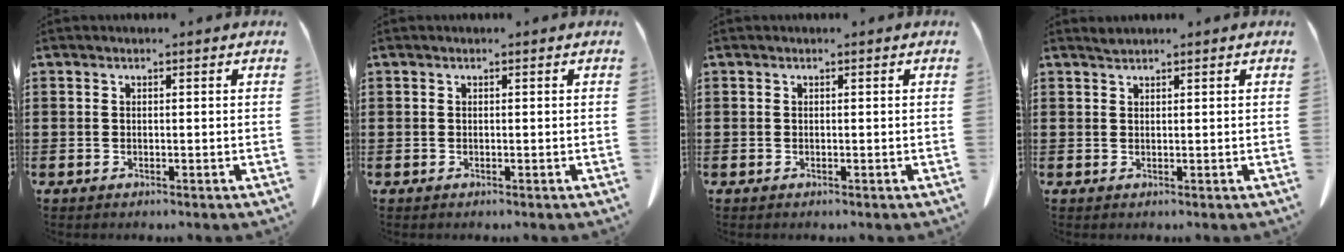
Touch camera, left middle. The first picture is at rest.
{"total": 0.0}
{"total": 0.0}
{"total": 0.8, "force": [0.7, 0.0, 0.2], "torque": [-0.006, 0.000, 0.014]}